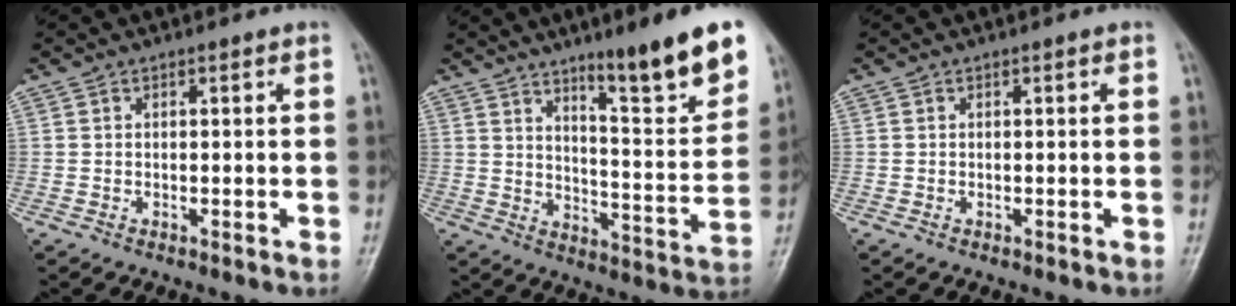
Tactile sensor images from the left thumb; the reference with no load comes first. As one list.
[{"total": 16.4, "force": [10.7, 2.3, 12.2], "torque": [-0.149, -0.070, 0.166]}, {"total": 0.0}]